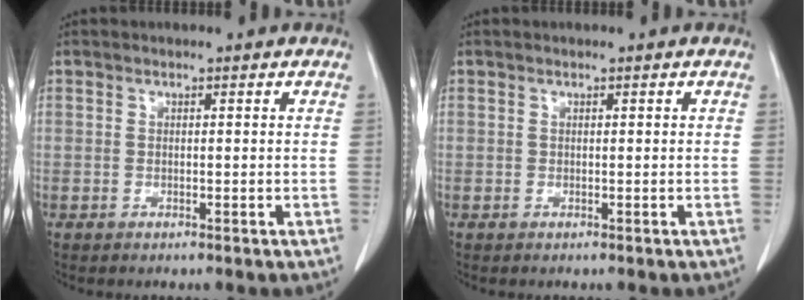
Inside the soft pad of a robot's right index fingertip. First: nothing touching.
{"total": 0.0}